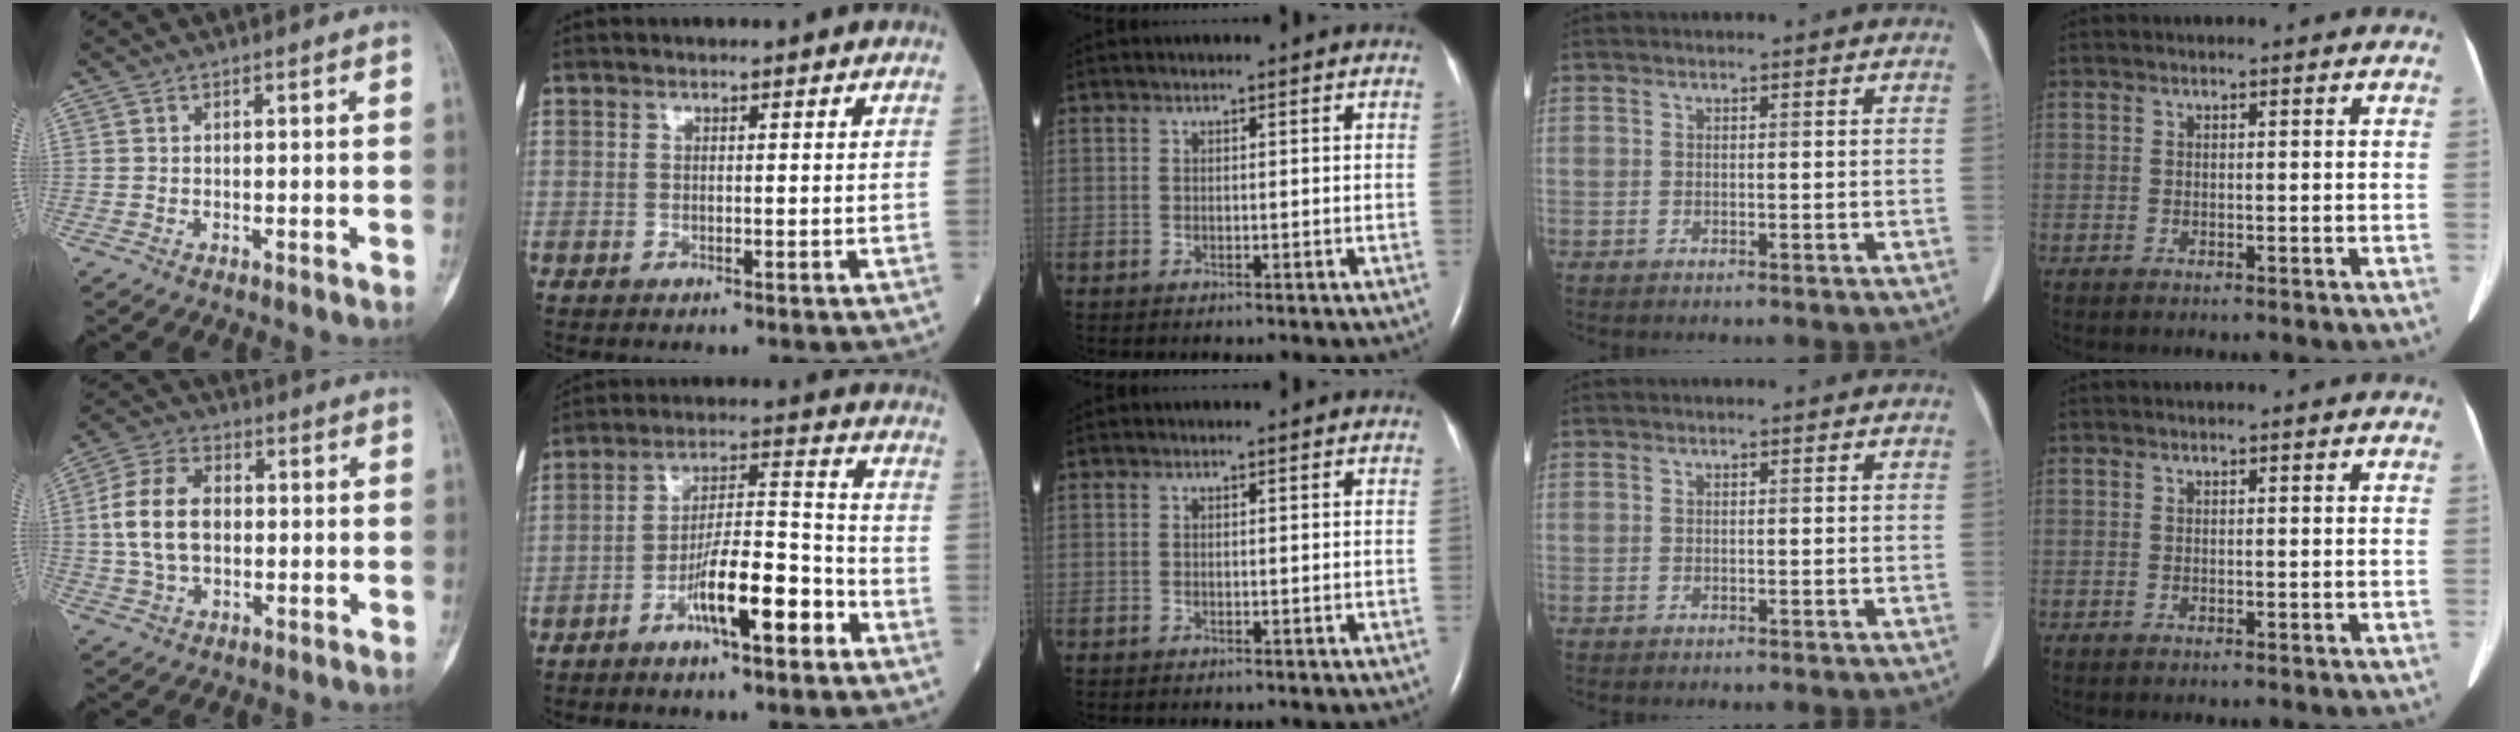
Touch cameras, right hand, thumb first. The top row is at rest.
{"thumb": {"total": 11.3, "force": [0.4, 7.5, 8.4], "torque": [-0.155, 0.016, 0.005]}, "index": {"total": 10.4, "force": [-5.3, 1.8, 8.8], "torque": [-0.155, 0.009, -0.089]}}